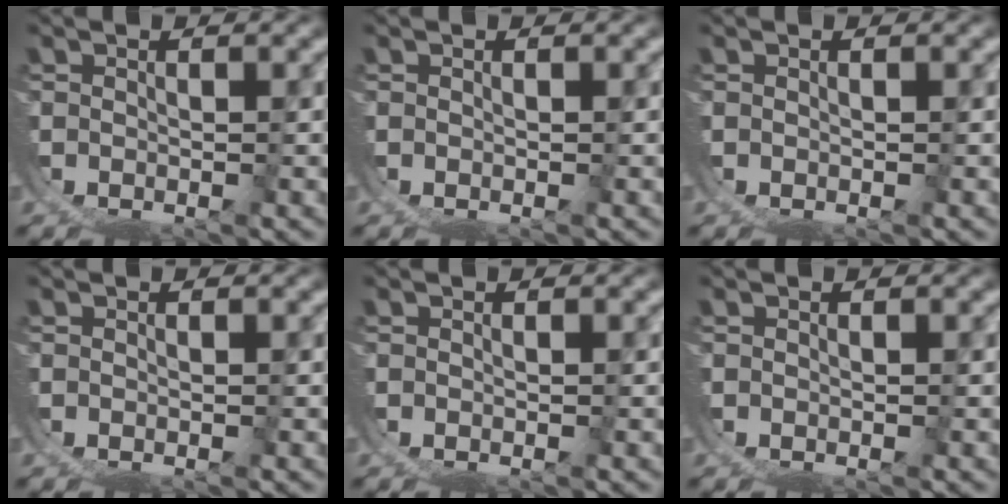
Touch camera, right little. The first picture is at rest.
{"total": 0.0}
{"total": 0.0}
{"total": 0.0}
{"total": 0.0}
{"total": 0.0}